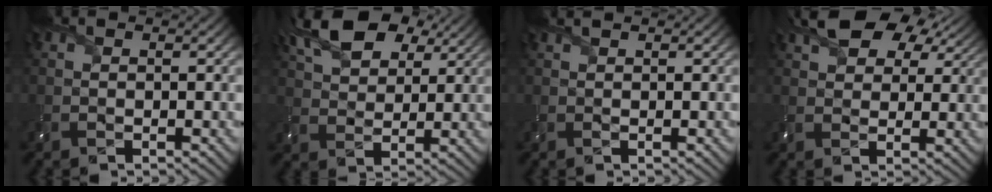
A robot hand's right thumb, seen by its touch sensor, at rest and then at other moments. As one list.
[{"total": 11.4, "force": [6.4, 6.5, 6.8], "torque": [-0.164, 0.023, 0.114]}, {"total": 1.1, "force": [0.9, 0.0, 0.6], "torque": [-0.018, 0.000, 0.013]}, {"total": 10.0, "force": [5.9, 5.5, 5.9], "torque": [-0.129, 0.022, 0.105]}]